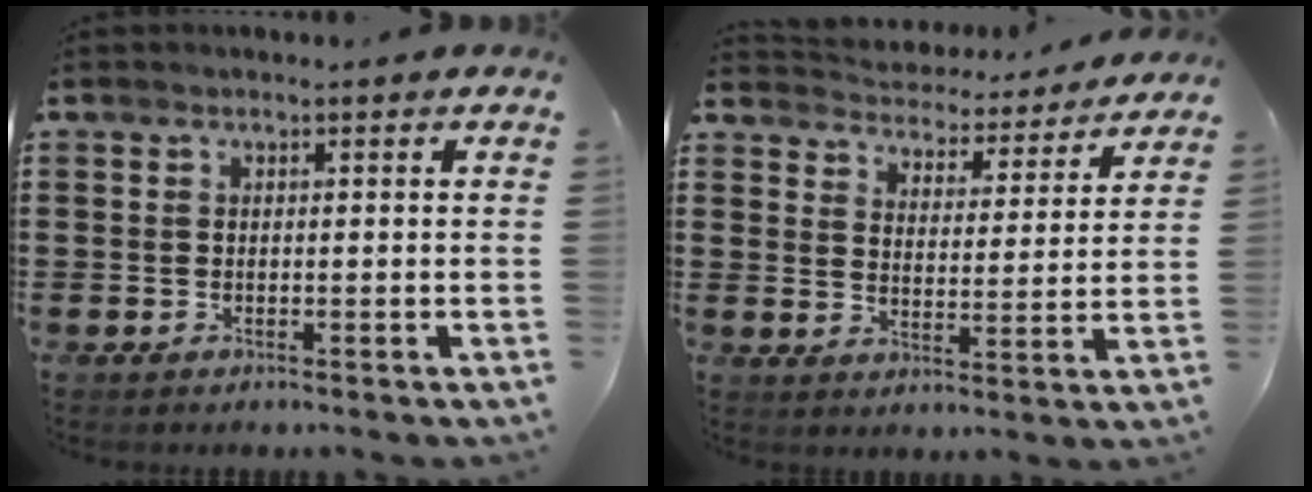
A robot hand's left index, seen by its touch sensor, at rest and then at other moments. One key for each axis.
{"total": 4.4, "fx": 4.4, "fy": 0.3, "fz": -0.1, "tx": -0.026, "ty": -0.038, "tz": 0.071}